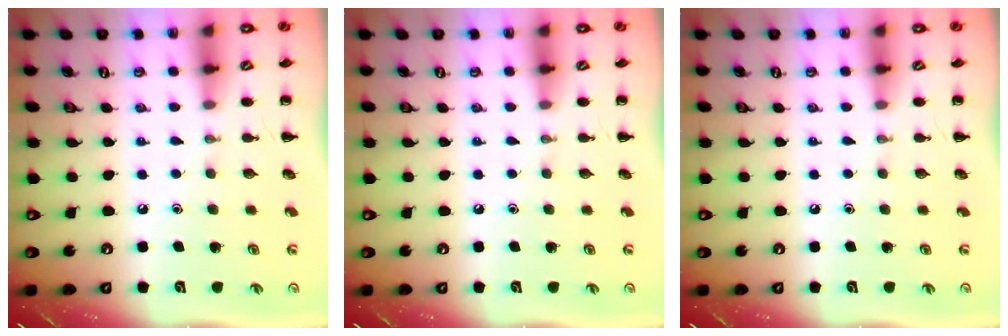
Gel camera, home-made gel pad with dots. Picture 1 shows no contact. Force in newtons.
{"total": 0.0}
{"total": 0.0}